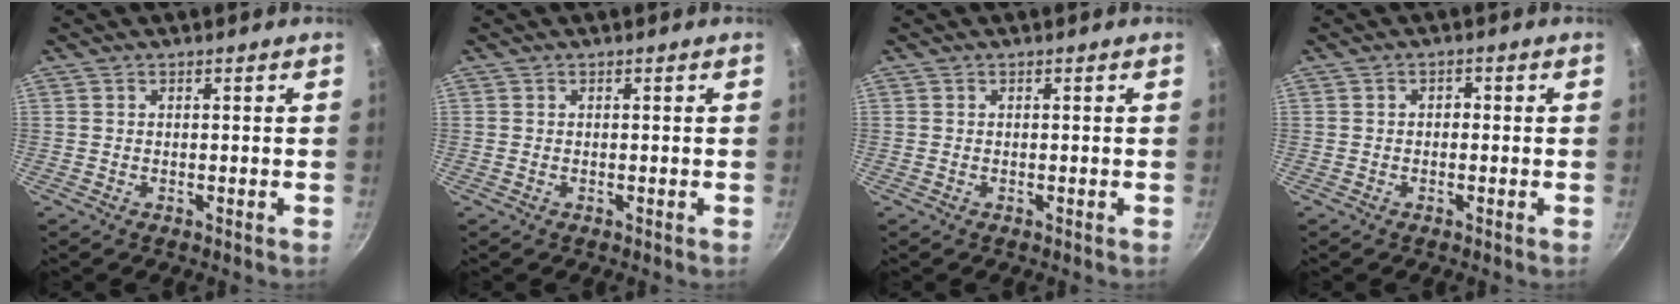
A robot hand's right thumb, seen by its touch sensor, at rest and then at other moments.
{"total": 0.0}
{"total": 0.0}
{"total": 1.2, "force": [-0.2, 1.0, 0.6], "torque": [-0.008, 0.005, -0.005]}